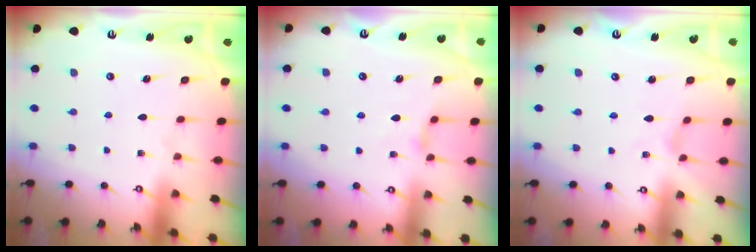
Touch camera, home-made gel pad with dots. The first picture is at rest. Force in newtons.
{"total": 1.4, "press": 1.4, "slide": 0.4}
{"total": 0.0}